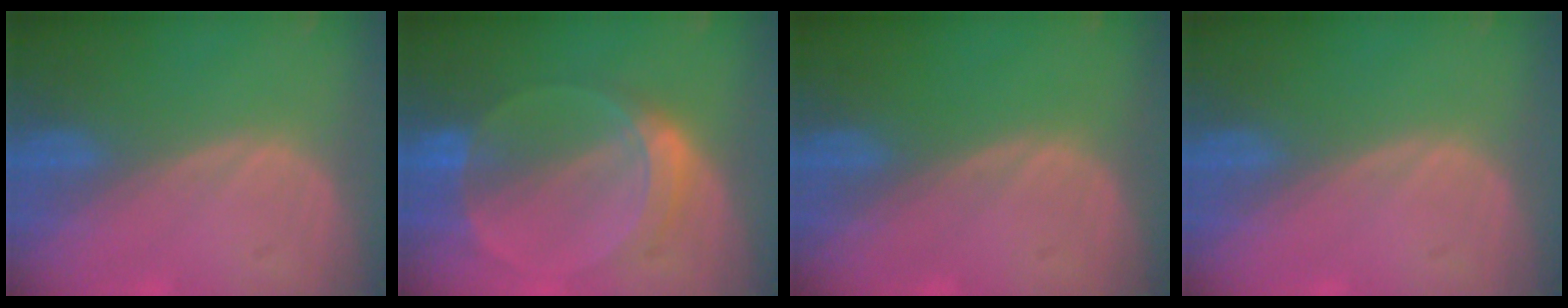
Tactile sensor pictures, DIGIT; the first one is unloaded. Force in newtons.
{"total": 6.1, "press": 5.7, "slide": 2.2}
{"total": 0.0}
{"total": 0.0}